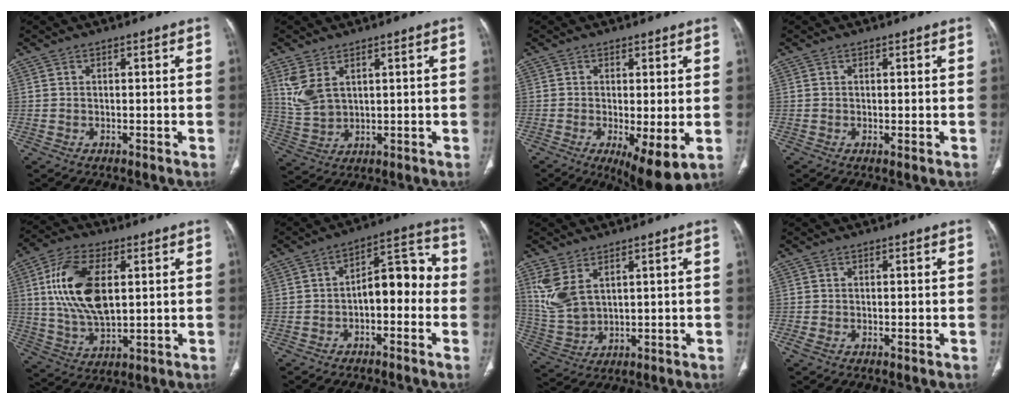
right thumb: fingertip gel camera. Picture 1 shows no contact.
{"total": 6.9, "force": [3.1, 3.7, 4.8], "torque": [-0.105, -0.010, 0.077]}
{"total": 8.3, "force": [-2.0, 2.5, 7.7], "torque": [-0.125, -0.025, -0.026]}
{"total": 0.7, "force": [-0.1, 0.1, 0.6], "torque": [-0.017, -0.005, 0.000]}
{"total": 16.1, "force": [3.4, 8.4, 13.2], "torque": [-0.253, -0.006, 0.068]}
{"total": 10.3, "force": [-2.0, 5.6, 8.4], "torque": [-0.088, 0.052, -0.038]}
{"total": 8.5, "force": [3.8, 4.6, 6.0], "torque": [-0.133, -0.011, 0.093]}
{"total": 1.1, "force": [-0.3, 0.4, 1.0], "torque": [-0.030, -0.004, -0.009]}